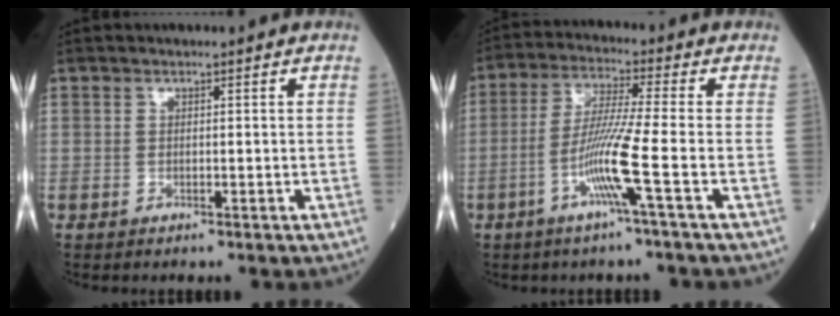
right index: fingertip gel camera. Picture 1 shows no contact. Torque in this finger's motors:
{"motor_torque": [0.27, -0.31, 0.23, 0.15]}